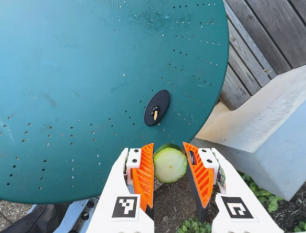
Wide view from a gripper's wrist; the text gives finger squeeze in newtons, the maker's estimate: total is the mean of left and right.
{"total": 14.4, "left": 14.5, "right": 14.3}